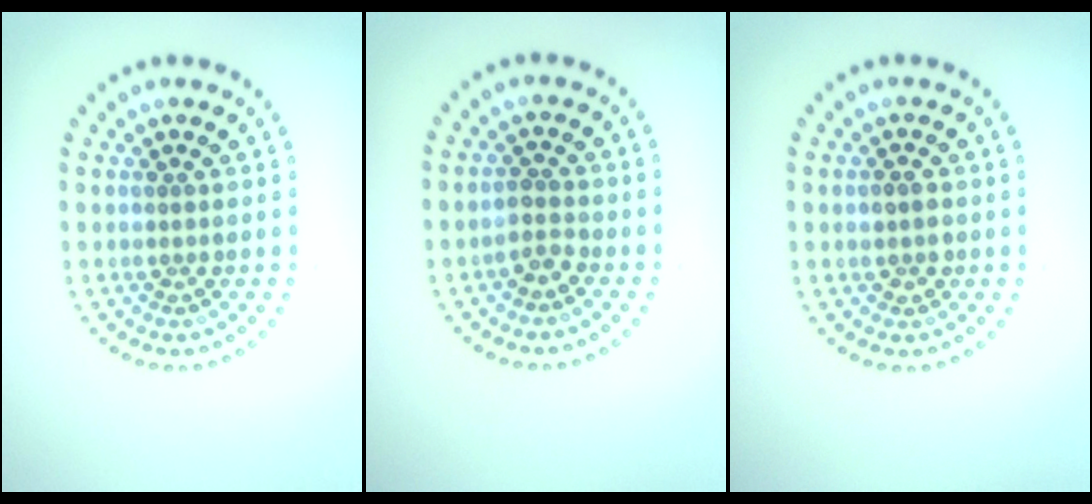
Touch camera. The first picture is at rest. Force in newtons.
{"total": 1.3, "press": 1.2, "slide": 0.6}
{"total": 1.5, "press": 1.4, "slide": 0.4}